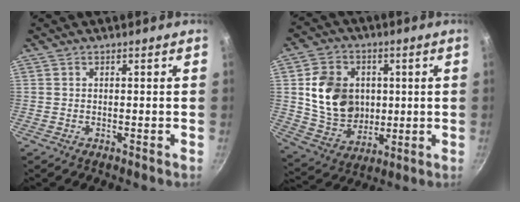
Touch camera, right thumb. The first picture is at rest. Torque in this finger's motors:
{"motor_torque": [0.73, 1.18, 0.75, -0.34, 0.11]}